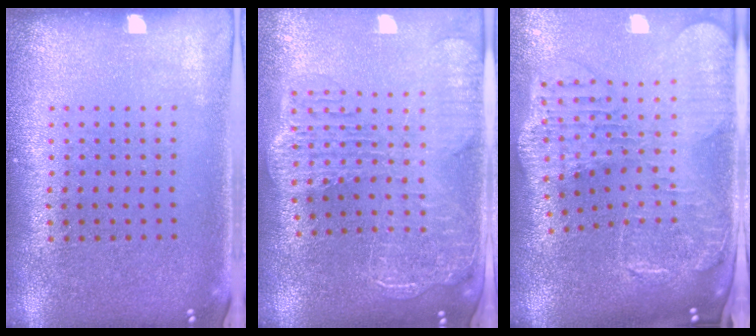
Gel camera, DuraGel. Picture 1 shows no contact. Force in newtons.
{"total": 2.8, "press": 2.3, "slide": 1.6}
{"total": 3.0, "press": 2.5, "slide": 1.6}